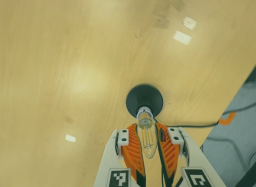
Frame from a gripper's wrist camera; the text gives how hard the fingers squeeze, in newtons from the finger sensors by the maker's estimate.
{"total": 18.5, "left": 19.2, "right": 17.7}